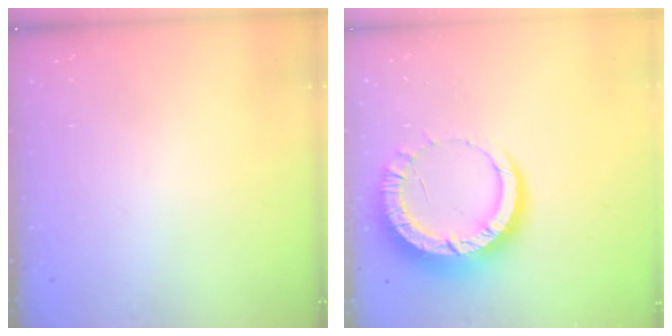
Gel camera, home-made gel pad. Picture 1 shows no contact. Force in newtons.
{"total": 12.8, "press": 12.8, "slide": 1.2}